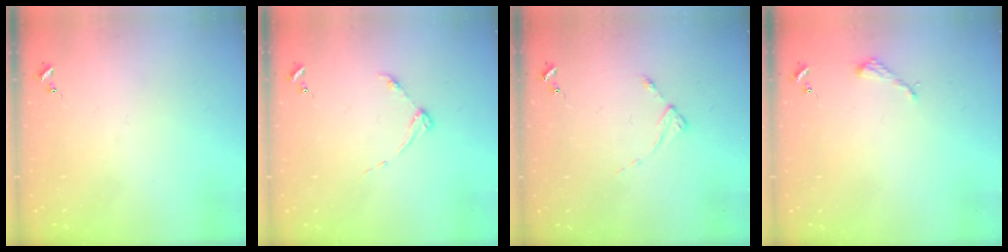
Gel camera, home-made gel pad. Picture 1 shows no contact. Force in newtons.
{"total": 3.7, "press": 3.7, "slide": 0.4}
{"total": 2.5, "press": 2.5, "slide": 0.3}
{"total": 2.6, "press": 2.6, "slide": 0.3}